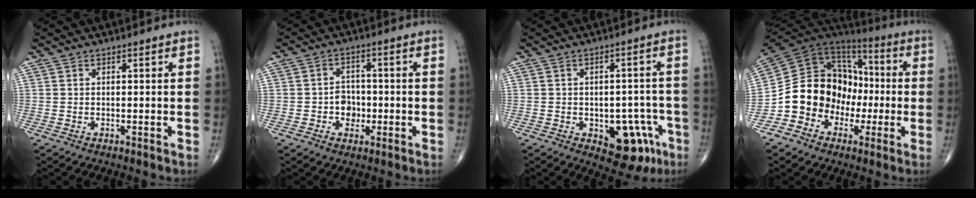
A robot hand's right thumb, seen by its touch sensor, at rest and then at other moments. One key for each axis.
{"total": 4.7, "fx": -1.1, "fy": 4.0, "fz": 2.3, "tx": -0.006, "ty": 0.012, "tz": -0.024}
{"total": 10.7, "fx": -4.4, "fy": 6.3, "fz": 7.5, "tx": -0.049, "ty": 0.030, "tz": -0.046}
{"total": 17.6, "fx": -4.2, "fy": 14.6, "fz": 8.9, "tx": -0.118, "ty": 0.074, "tz": -0.074}